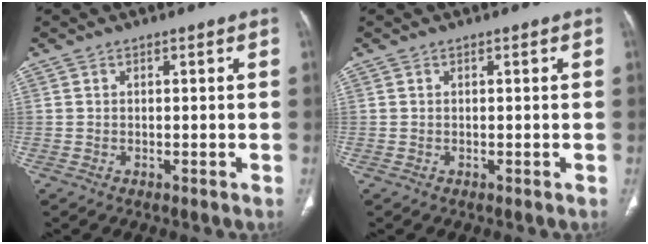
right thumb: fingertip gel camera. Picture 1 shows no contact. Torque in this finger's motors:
{"motor_torque": [0.00, 0.00, -0.14, 0.13, 0.00]}